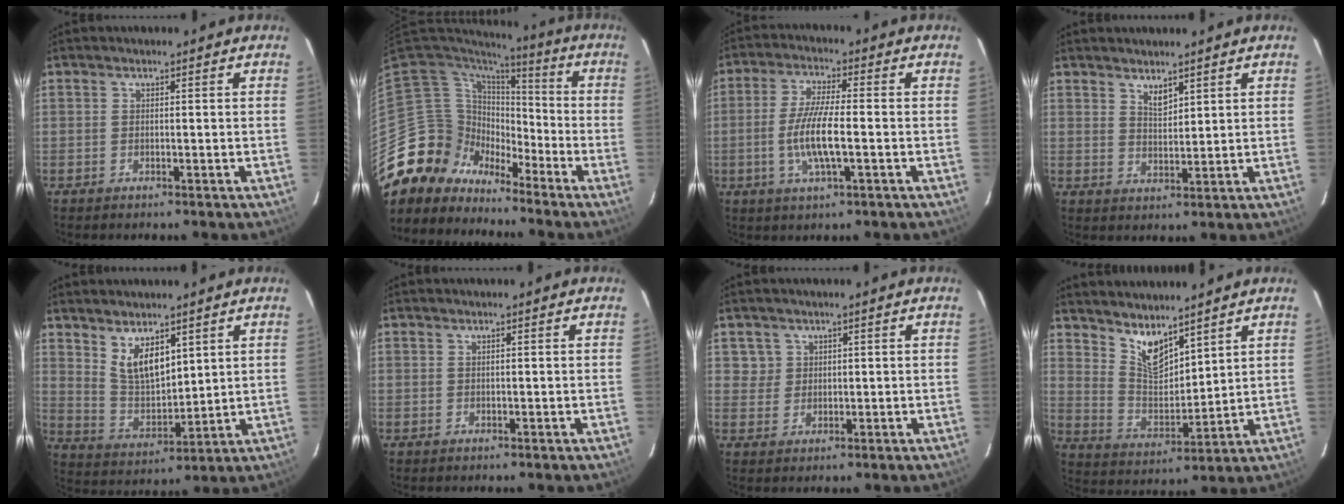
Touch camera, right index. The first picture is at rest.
{"total": 11.9, "force": [-9.4, 7.4, -0.3], "torque": [-0.021, 0.040, -0.183]}
{"total": 8.7, "force": [-2.0, 1.5, 8.3], "torque": [-0.165, -0.003, -0.042]}
{"total": 3.3, "force": [2.6, 1.1, 1.6], "torque": [-0.026, -0.001, 0.046]}
{"total": 8.7, "force": [5.1, 4.1, 5.8], "torque": [-0.101, -0.004, 0.109]}
{"total": 0.0}
{"total": 2.8, "force": [1.1, 2.6, 0.0], "torque": [0.016, 0.018, 0.019]}
{"total": 8.9, "force": [6.9, 3.2, 4.6], "torque": [-0.080, -0.005, 0.137]}